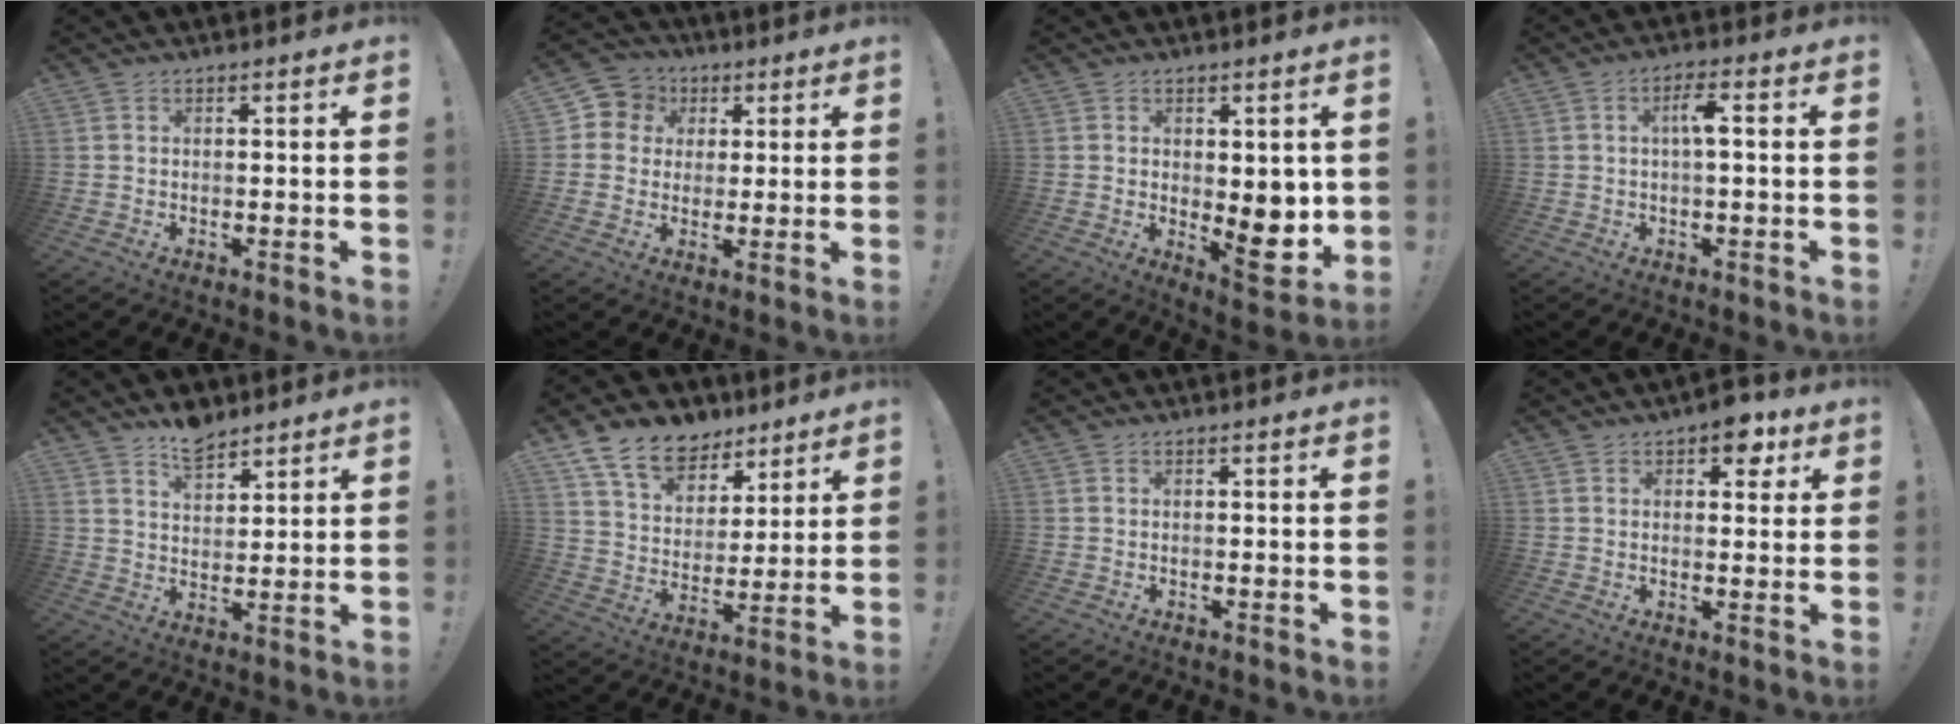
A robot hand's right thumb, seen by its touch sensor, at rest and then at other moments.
{"total": 7.4, "force": [1.4, 7.1, 1.6], "torque": [-0.024, -0.002, 0.034]}
{"total": 9.5, "force": [-0.5, 5.5, 7.7], "torque": [-0.063, -0.016, -0.002]}
{"total": 5.0, "force": [0.4, 1.1, 4.9], "torque": [-0.079, 0.007, -0.002]}
{"total": 7.5, "force": [6.1, 3.4, 2.7], "torque": [-0.037, -0.039, 0.113]}
{"total": 14.1, "force": [9.7, 8.7, 5.2], "torque": [-0.091, -0.062, 0.184]}
{"total": 0.0}
{"total": 6.8, "force": [3.8, 4.0, 3.9], "torque": [-0.033, -0.017, 0.064]}